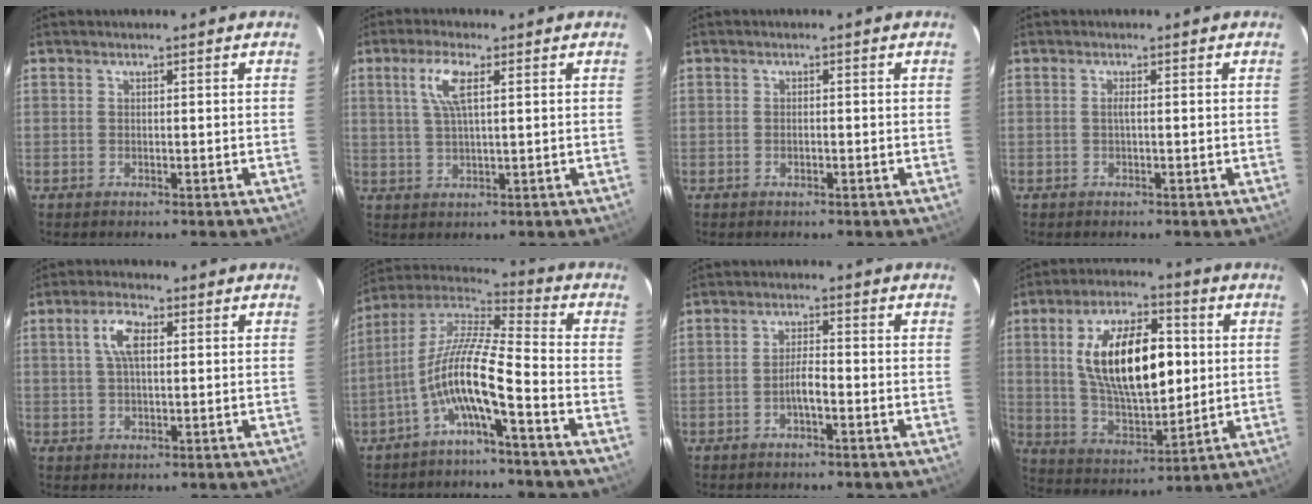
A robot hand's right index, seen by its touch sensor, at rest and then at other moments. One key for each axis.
{"total": 5.6, "fx": 2.1, "fy": 1.2, "fz": 5.1, "tx": -0.104, "ty": 0.006, "tz": 0.040}
{"total": 0.7, "fx": -0.4, "fy": 0.3, "fz": 0.5, "tx": -0.011, "ty": 0.000, "tz": -0.007}
{"total": 0.8, "fx": -0.1, "fy": -0.2, "fz": 0.7, "tx": -0.013, "ty": 0.001, "tz": -0.004}
{"total": 5.3, "fx": 1.5, "fy": 2.2, "fz": 4.6, "tx": -0.088, "ty": 0.012, "tz": 0.028}
{"total": 12.1, "fx": -5.1, "fy": 1.3, "fz": 10.9, "tx": -0.214, "ty": 0.006, "tz": -0.102}
{"total": 2.9, "fx": -1.6, "fy": 0.4, "fz": 2.4, "tx": -0.049, "ty": 0.005, "tz": -0.029}
{"total": 19.3, "fx": 3.1, "fy": 9.0, "fz": 16.7, "tx": -0.298, "ty": 0.015, "tz": 0.067}